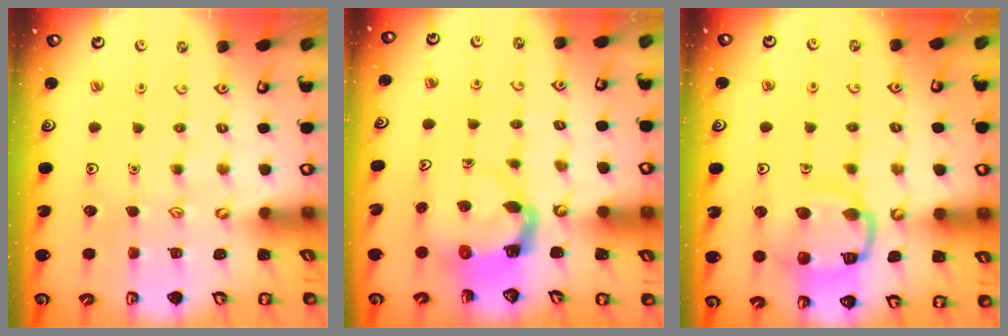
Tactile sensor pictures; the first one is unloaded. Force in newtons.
{"total": 3.9, "press": 3.8, "slide": 0.6}
{"total": 13.2, "press": 13.1, "slide": 1.5}